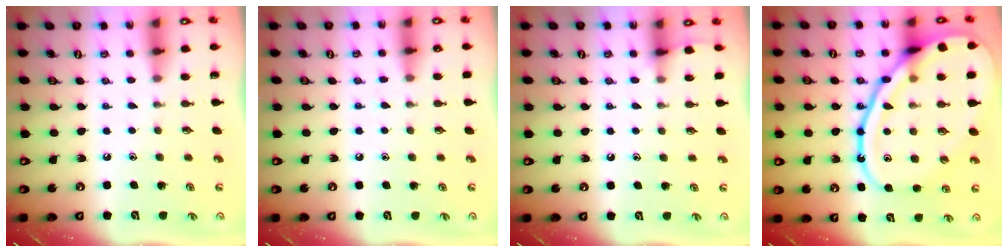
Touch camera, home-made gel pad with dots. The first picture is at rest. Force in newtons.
{"total": 4.5, "press": 4.4, "slide": 0.7}
{"total": 4.0, "press": 3.9, "slide": 0.6}
{"total": 22.4, "press": 22.3, "slide": 1.9}